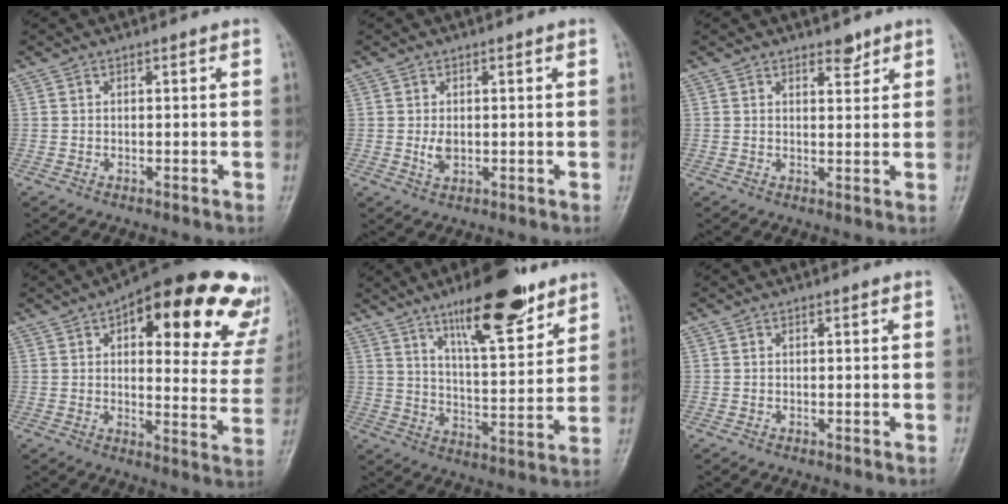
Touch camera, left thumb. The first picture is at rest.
{"total": 2.5, "force": [0.0, 1.6, 1.9], "torque": [-0.034, -0.006, 0.004]}
{"total": 2.5, "force": [2.0, 1.1, 1.1], "torque": [-0.003, -0.014, 0.029]}
{"total": 26.2, "force": [14.8, 10.6, 18.9], "torque": [-0.205, -0.028, 0.176]}
{"total": 16.1, "force": [10.7, 4.6, 11.2], "torque": [-0.147, -0.061, 0.175]}
{"total": 0.0}